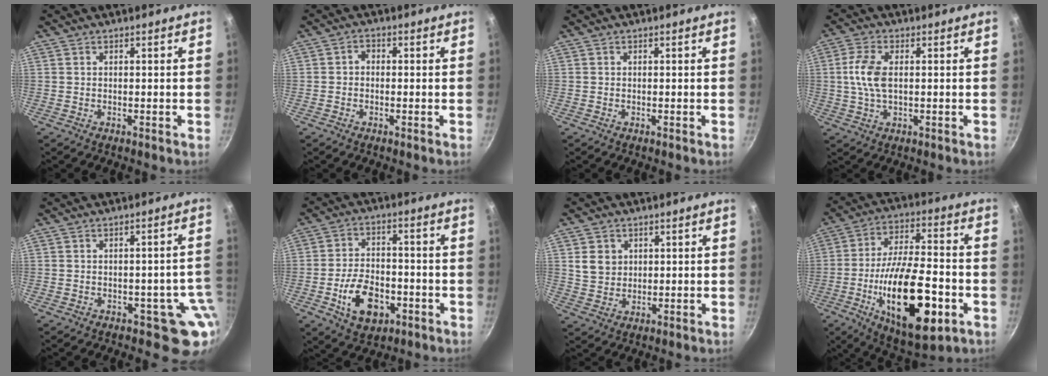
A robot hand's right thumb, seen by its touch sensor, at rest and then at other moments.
{"total": 1.9, "force": [-0.4, 1.6, 1.0], "torque": [-0.013, 0.010, -0.011]}
{"total": 0.0}
{"total": 7.0, "force": [0.6, 3.7, 5.9], "torque": [-0.123, 0.008, 0.009]}
{"total": 6.7, "force": [-1.9, 4.8, 4.2], "torque": [0.013, 0.016, -0.021]}
{"total": 11.8, "force": [-4.2, 7.5, 8.1], "torque": [-0.116, 0.025, -0.067]}
{"total": 5.4, "force": [1.5, 4.6, 2.4], "torque": [-0.023, -0.003, 0.032]}
{"total": 24.1, "force": [-7.4, 9.9, 20.7], "torque": [-0.332, 0.025, -0.112]}